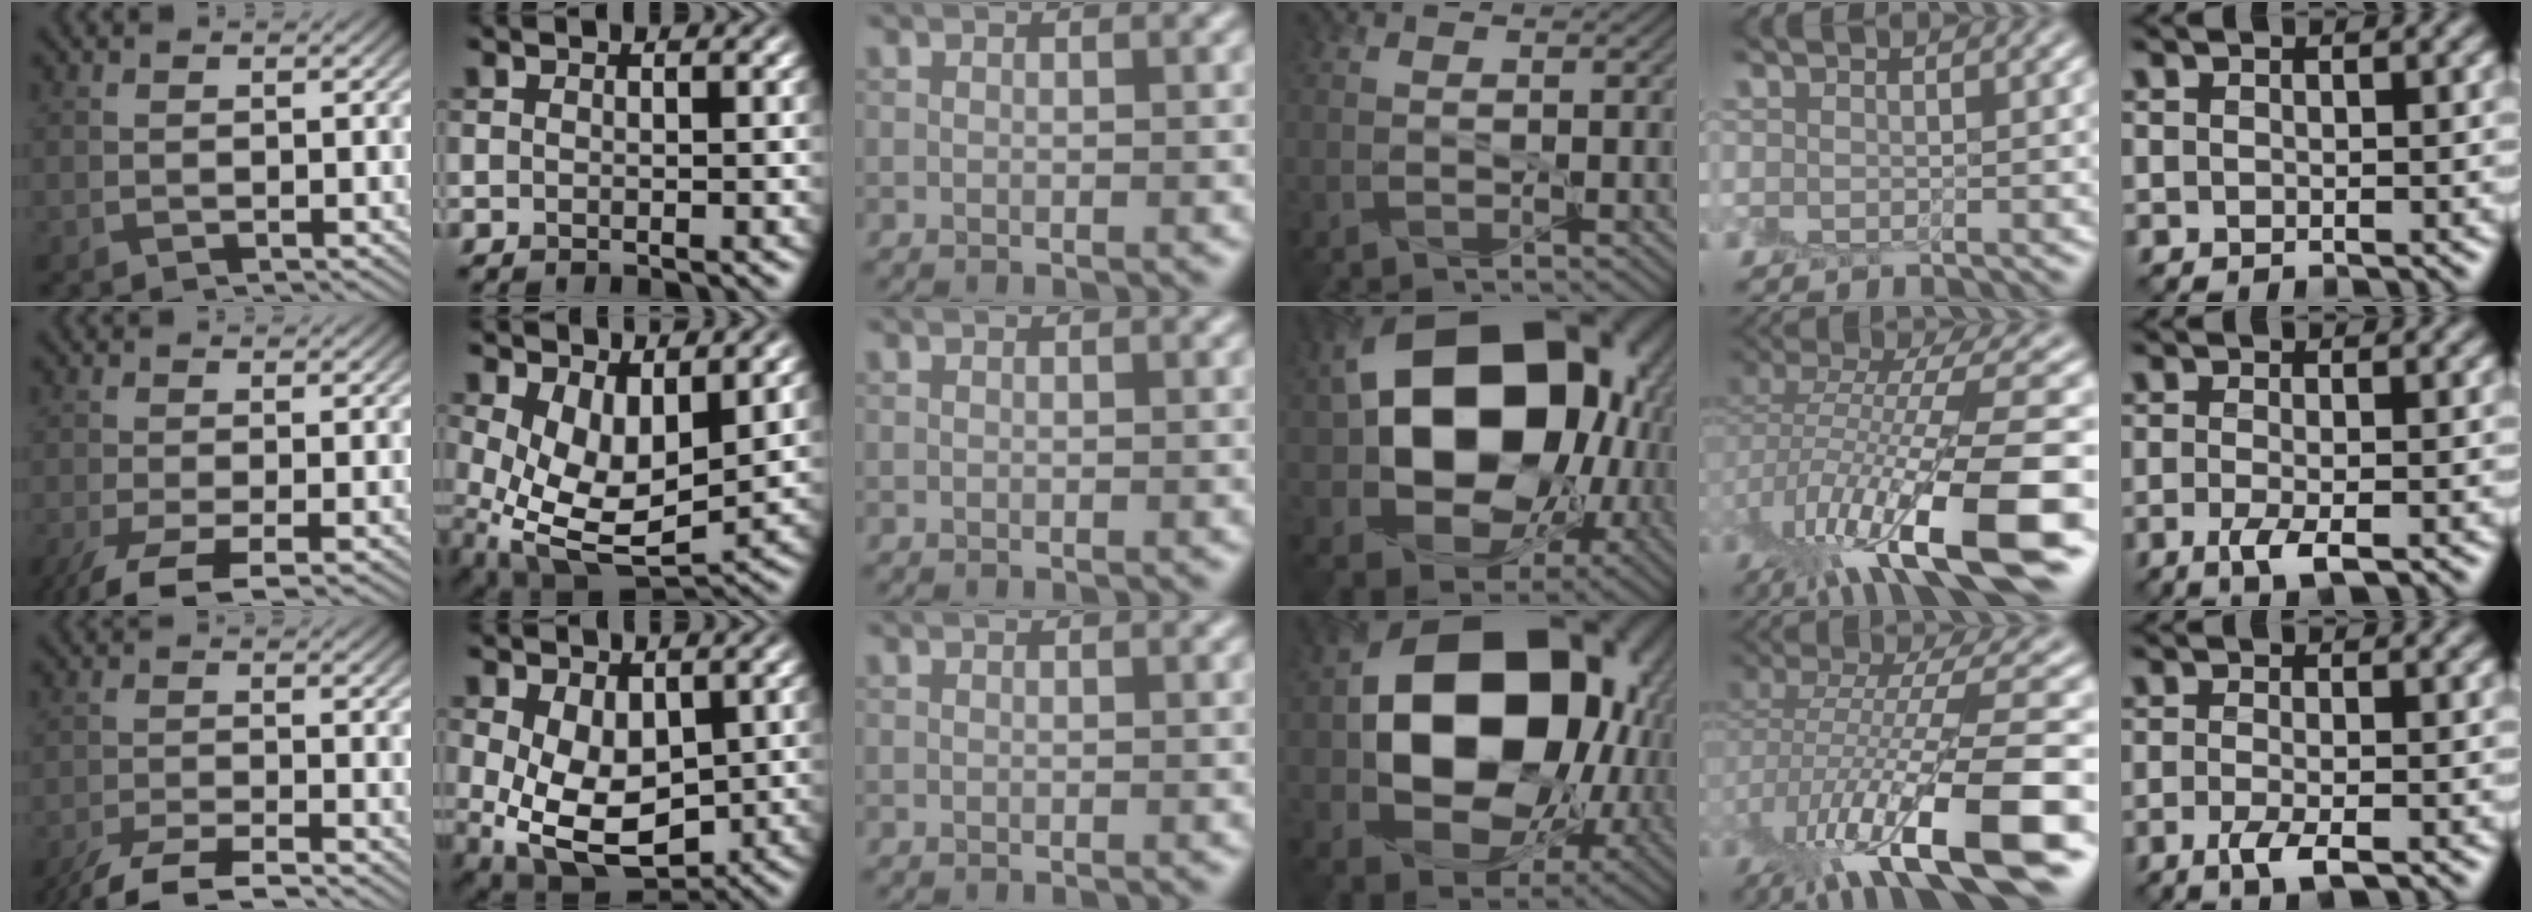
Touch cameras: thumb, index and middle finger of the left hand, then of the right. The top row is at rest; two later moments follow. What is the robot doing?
{"motion": "peel", "object": "envelope seal"}